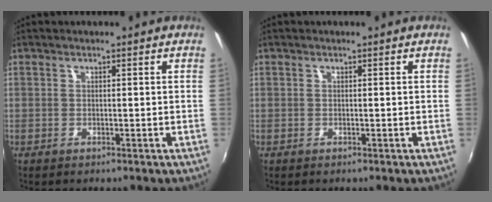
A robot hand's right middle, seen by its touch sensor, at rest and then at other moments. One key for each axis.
{"total": 0.0}